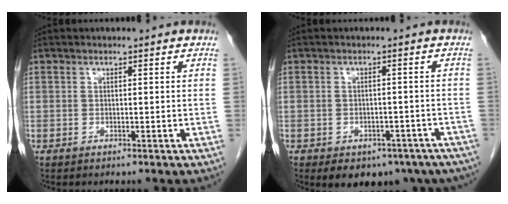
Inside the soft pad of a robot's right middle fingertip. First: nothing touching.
{"total": 12.3, "force": [-8.0, 7.7, 5.3], "torque": [-0.080, 0.001, -0.087]}